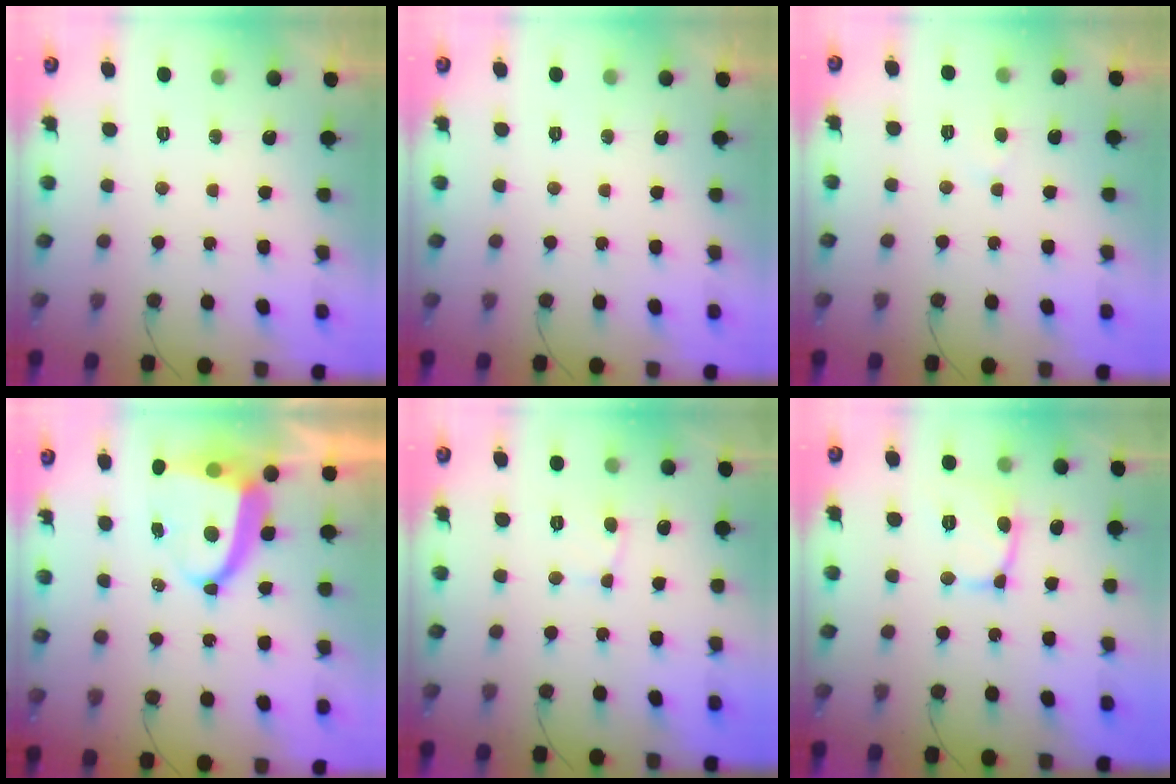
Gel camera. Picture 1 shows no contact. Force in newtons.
{"total": 0.0}
{"total": 2.5, "press": 2.5, "slide": 0.2}
{"total": 8.8, "press": 8.7, "slide": 1.5}
{"total": 2.9, "press": 2.9, "slide": 0.2}
{"total": 6.6, "press": 6.5, "slide": 0.7}